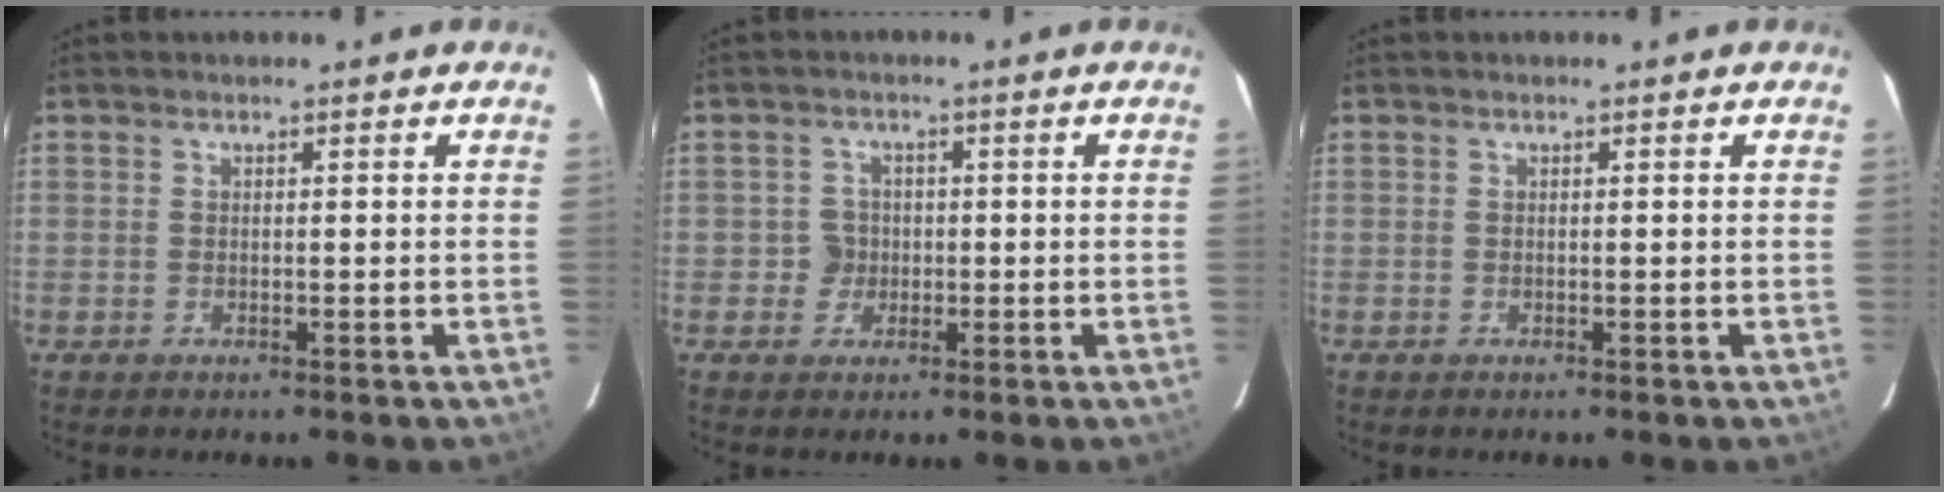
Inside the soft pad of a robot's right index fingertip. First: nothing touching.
{"total": 3.0, "force": [-0.5, 3.0, 0.1], "torque": [0.003, 0.013, -0.007]}
{"total": 0.0}